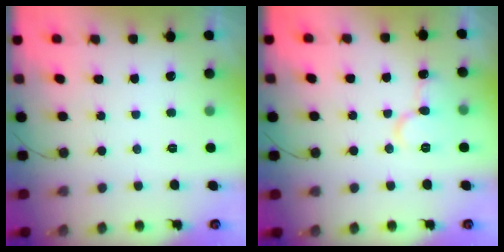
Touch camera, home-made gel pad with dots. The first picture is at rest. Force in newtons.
{"total": 9.4, "press": 9.3, "slide": 1.3}